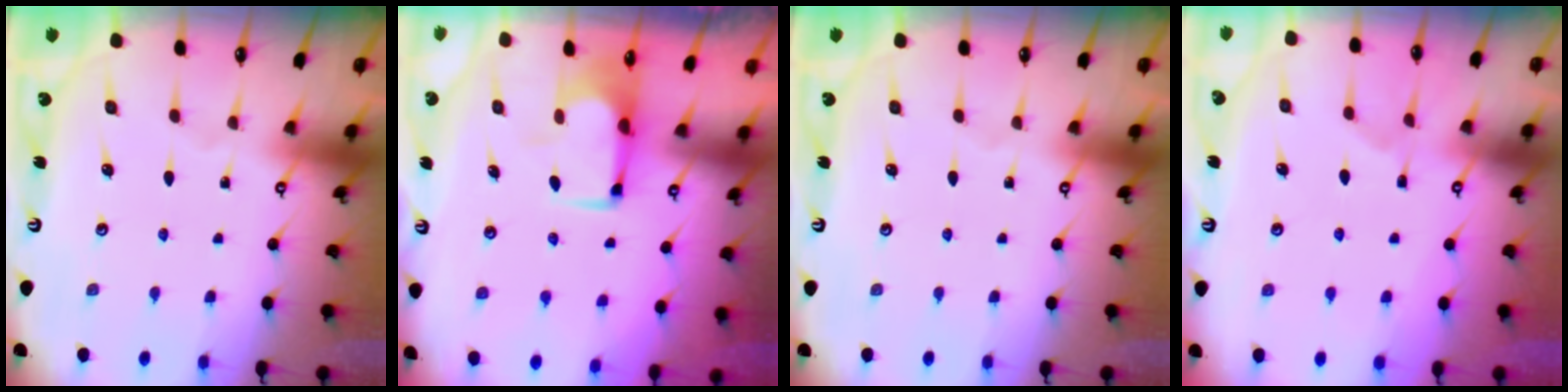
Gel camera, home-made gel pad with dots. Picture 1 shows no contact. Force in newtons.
{"total": 1.9, "press": 1.6, "slide": 1.0}
{"total": 0.0}
{"total": 2.6, "press": 2.3, "slide": 1.1}